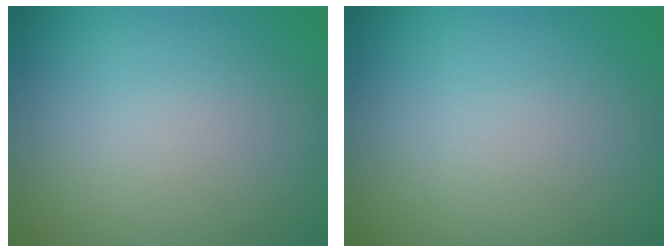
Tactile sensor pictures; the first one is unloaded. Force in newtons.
{"total": 0.0}